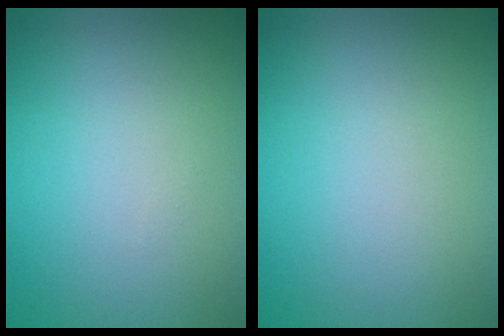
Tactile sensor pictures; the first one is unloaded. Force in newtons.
{"total": 0.0}